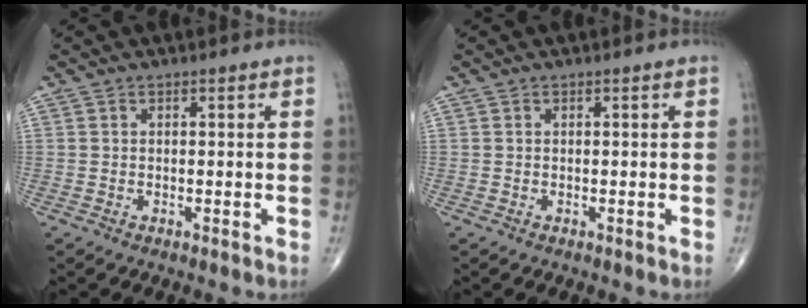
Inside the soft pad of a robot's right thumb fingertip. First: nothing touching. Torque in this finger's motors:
{"motor_torque": [0.00, 0.00, 0.01, 0.01, 0.01]}